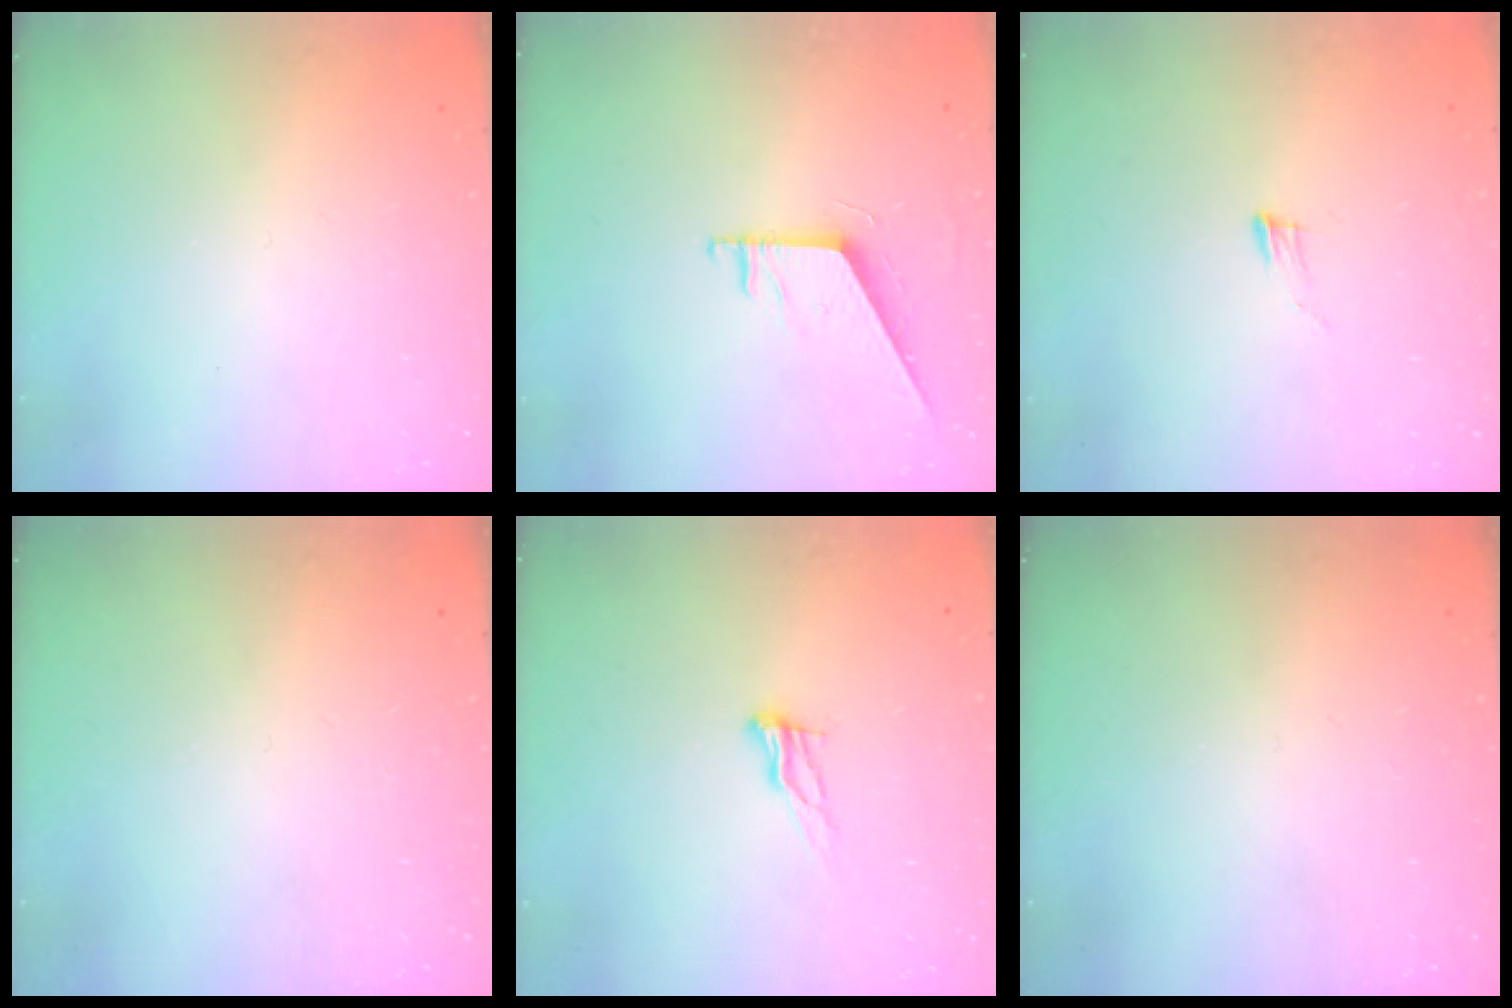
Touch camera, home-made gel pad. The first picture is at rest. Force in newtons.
{"total": 5.4, "press": 5.4, "slide": 0.5}
{"total": 5.2, "press": 5.1, "slide": 1.0}
{"total": 0.0}
{"total": 8.7, "press": 8.4, "slide": 2.4}
{"total": 0.0}